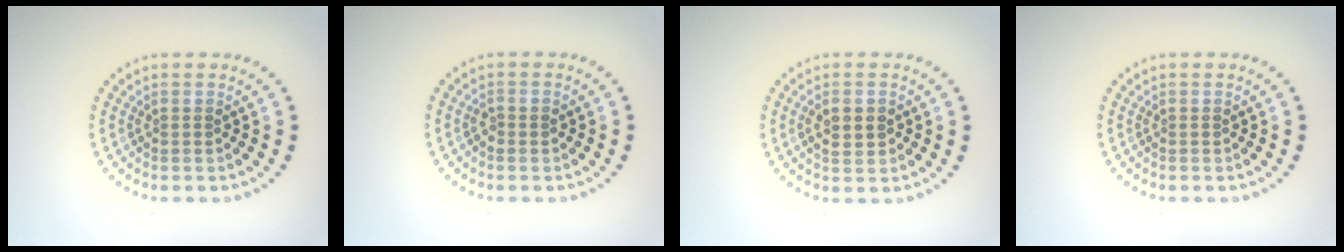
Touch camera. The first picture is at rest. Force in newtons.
{"total": 0.8, "press": 0.8, "slide": 0.2}
{"total": 1.9, "press": 1.9, "slide": 0.1}
{"total": 0.0}